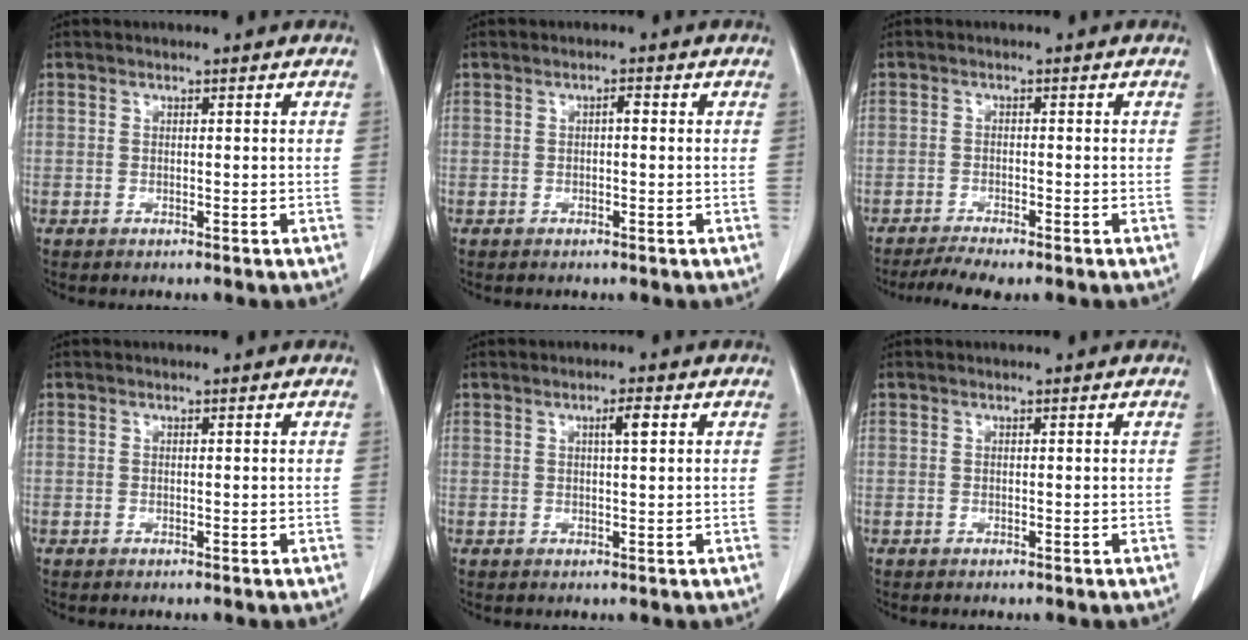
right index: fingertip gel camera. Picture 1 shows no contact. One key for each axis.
{"total": 1.0, "fx": 0.0, "fy": 0.3, "fz": 0.9, "tx": -0.015, "ty": 0.003, "tz": 0.000}
{"total": 3.9, "fx": -3.3, "fy": 0.1, "fz": 2.1, "tx": -0.037, "ty": -0.009, "tz": -0.058}
{"total": 0.0}
{"total": 2.2, "fx": 0.8, "fy": 0.2, "fz": 2.0, "tx": -0.036, "ty": 0.001, "tz": 0.013}
{"total": 0.0}